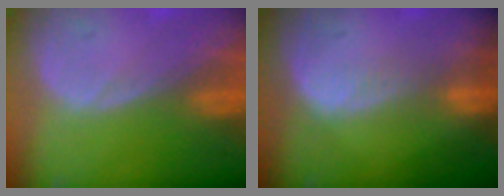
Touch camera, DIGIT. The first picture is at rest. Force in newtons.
{"total": 2.0, "press": 2.0, "slide": 0.1}